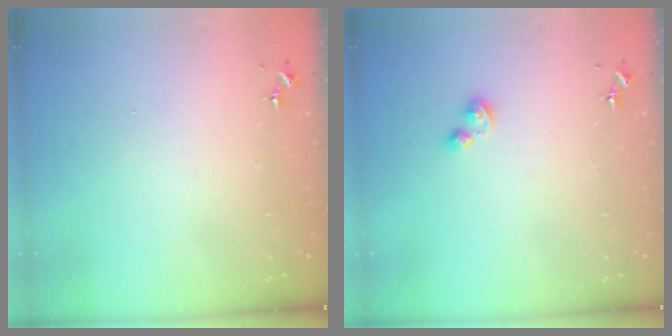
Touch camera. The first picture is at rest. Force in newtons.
{"total": 2.8, "press": 2.8, "slide": 0.5}